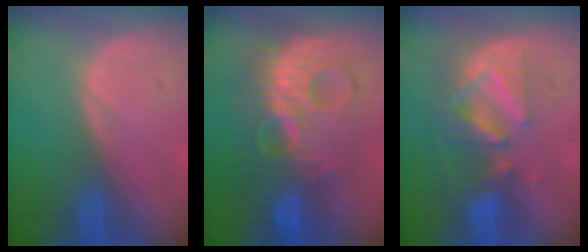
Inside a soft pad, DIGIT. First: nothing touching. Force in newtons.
{"total": 10.9, "press": 10.9, "slide": 0.5}
{"total": 8.2, "press": 7.5, "slide": 3.1}